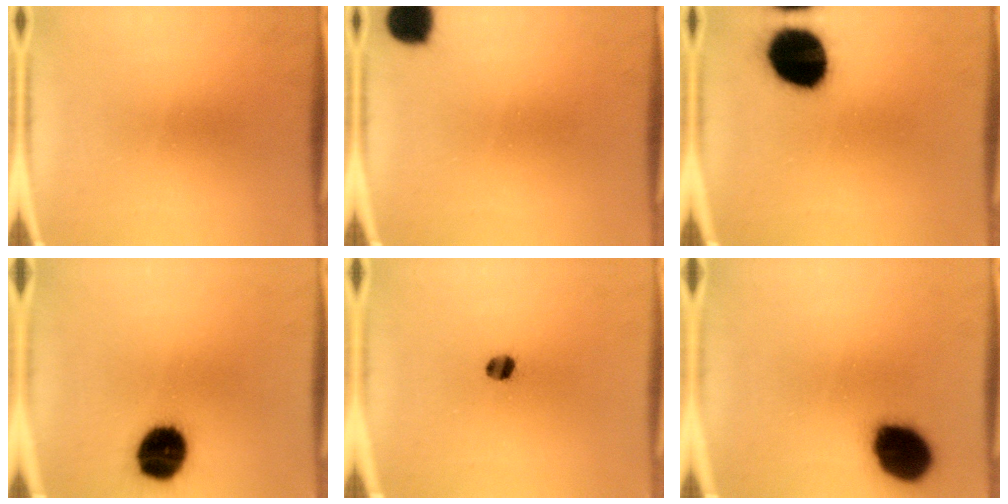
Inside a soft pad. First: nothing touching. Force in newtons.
{"total": 5.8}
{"total": 18.5}
{"total": 14.2}
{"total": 3.1}
{"total": 16.0}